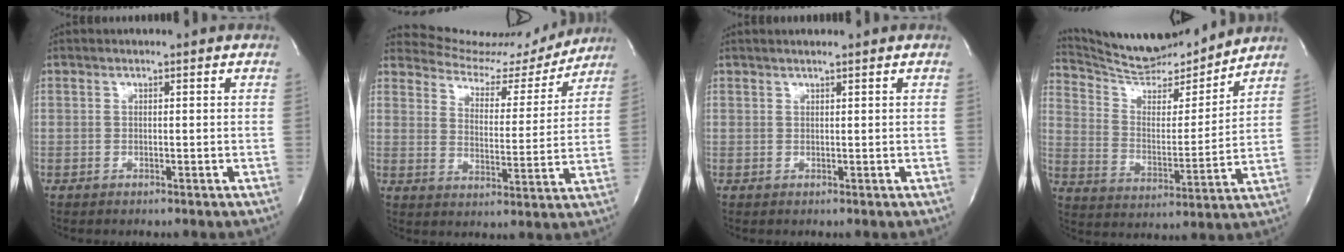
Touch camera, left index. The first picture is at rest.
{"total": 12.3, "force": [12.1, 2.0, 0.2], "torque": [-0.003, -0.016, 0.169]}
{"total": 1.6, "force": [1.3, -0.1, 0.9], "torque": [-0.017, 0.011, 0.022]}
{"total": 16.0, "force": [15.4, 1.6, 4.2], "torque": [-0.084, -0.009, 0.254]}